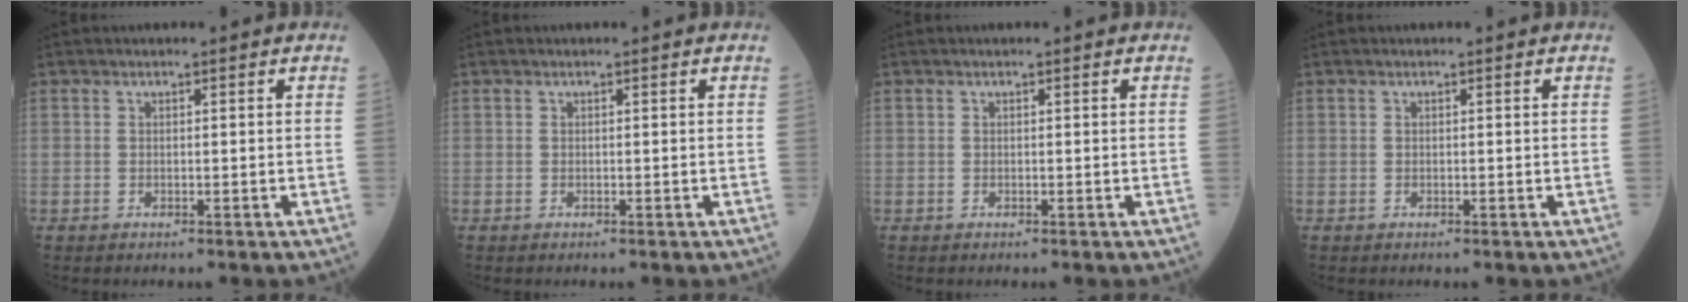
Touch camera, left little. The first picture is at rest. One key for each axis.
{"total": 0.0}
{"total": 0.0}
{"total": 0.0}